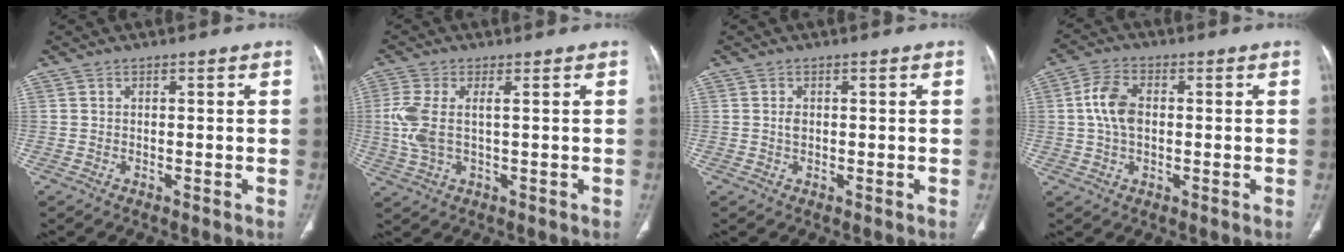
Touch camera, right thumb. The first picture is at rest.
{"total": 6.8, "force": [0.6, 2.8, 6.2], "torque": [-0.173, 0.003, 0.013]}
{"total": 1.2, "force": [0.1, 0.8, 0.9], "torque": [-0.015, 0.000, 0.002]}
{"total": 7.0, "force": [0.5, 4.3, 5.4], "torque": [-0.106, 0.012, 0.005]}